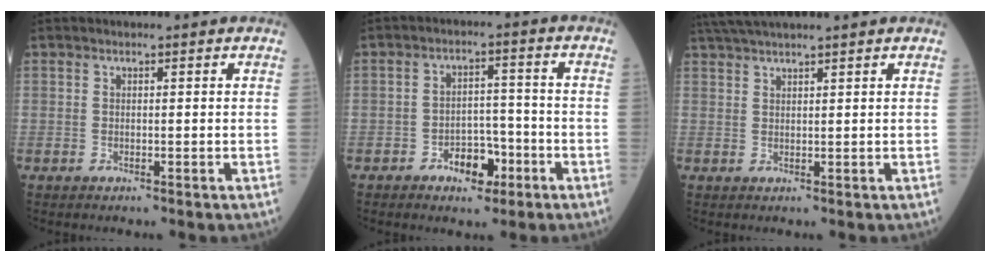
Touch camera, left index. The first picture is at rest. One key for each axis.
{"total": 5.5, "fx": -3.1, "fy": 3.1, "fz": 3.3, "tx": -0.050, "ty": 0.015, "tz": -0.049}
{"total": 7.0, "fx": 6.0, "fy": -0.6, "fz": 3.4, "tx": -0.059, "ty": 0.036, "tz": 0.104}